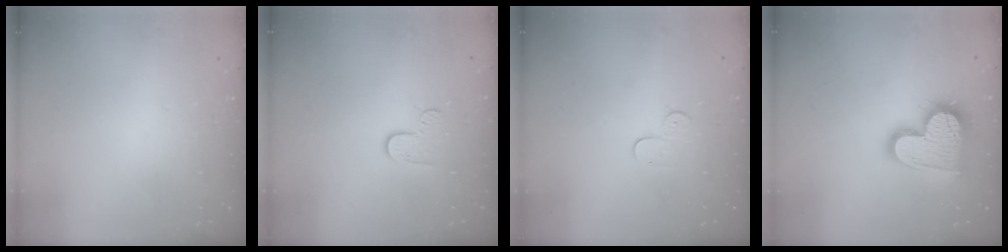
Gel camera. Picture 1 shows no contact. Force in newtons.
{"total": 6.4, "press": 6.4, "slide": 0.5}
{"total": 3.9, "press": 3.8, "slide": 0.3}
{"total": 16.7, "press": 16.7, "slide": 1.1}